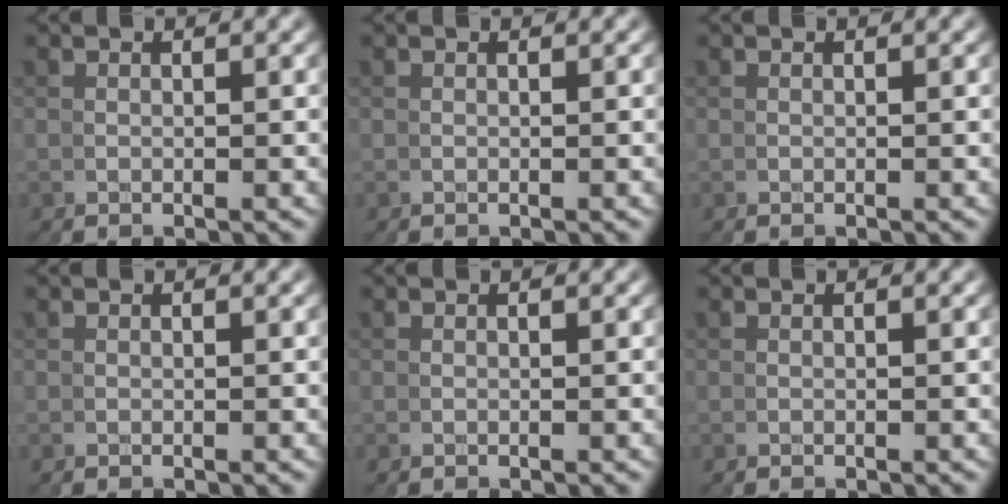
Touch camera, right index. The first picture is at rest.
{"total": 0.0}
{"total": 0.0}
{"total": 1.7, "force": [0.1, -1.6, -0.5], "torque": [0.018, -0.004, 0.009]}
{"total": 0.0}
{"total": 0.0}